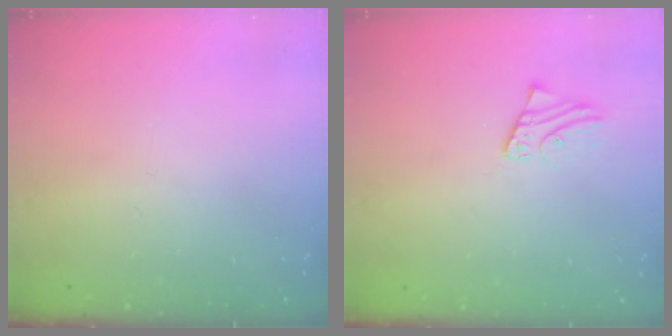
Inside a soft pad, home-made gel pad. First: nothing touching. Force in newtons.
{"total": 1.9, "press": 1.9, "slide": 0.2}